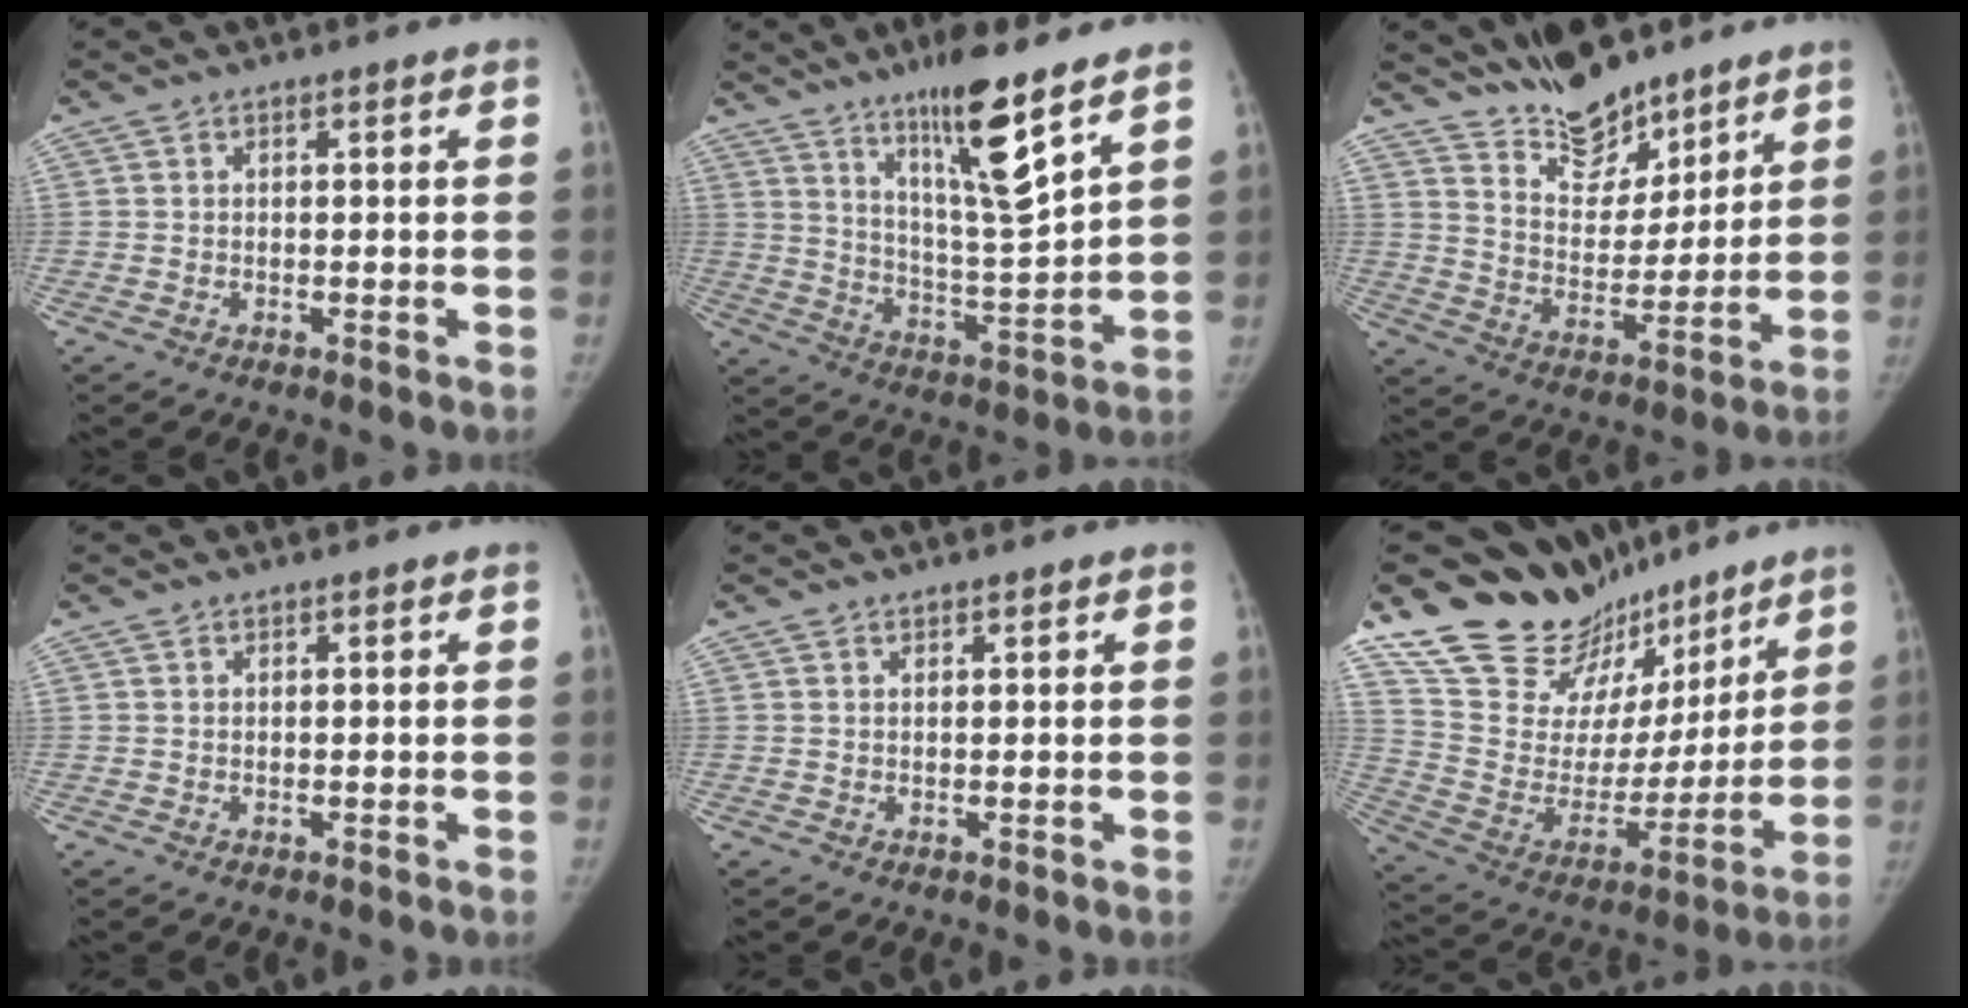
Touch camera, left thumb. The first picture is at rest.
{"total": 14.8, "force": [9.5, 1.5, 11.2], "torque": [-0.184, -0.070, 0.172]}
{"total": 13.1, "force": [11.0, 5.1, 4.8], "torque": [-0.044, -0.076, 0.199]}
{"total": 0.0}
{"total": 0.7, "force": [0.6, 0.2, 0.2], "torque": [-0.003, -0.003, 0.010]}
{"total": 21.8, "force": [18.4, 10.0, 6.2], "torque": [-0.053, -0.097, 0.312]}